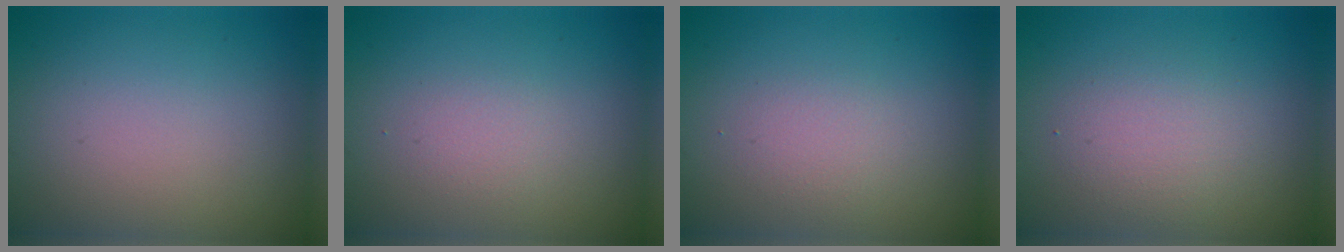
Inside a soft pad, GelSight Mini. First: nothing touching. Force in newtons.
{"total": 1.2, "press": 1.2, "slide": 0.1}
{"total": 1.4, "press": 1.4, "slide": 0.0}
{"total": 2.2, "press": 2.2, "slide": 0.2}